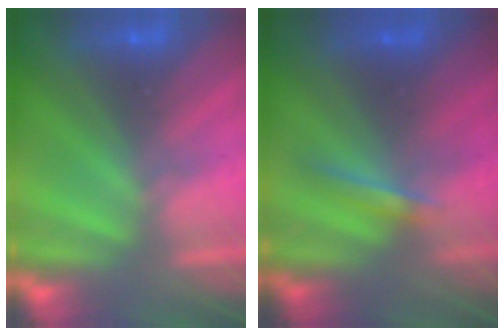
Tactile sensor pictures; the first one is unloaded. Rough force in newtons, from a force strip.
{"total": 1.6}